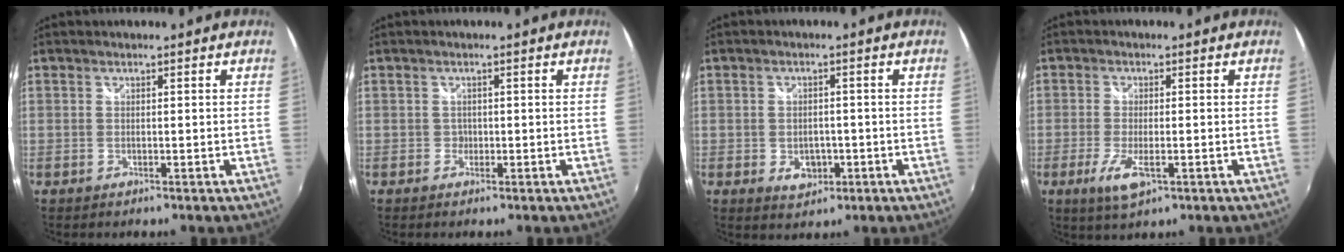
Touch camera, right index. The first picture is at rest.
{"total": 1.1, "force": [-0.4, 1.0, 0.1], "torque": [0.001, -0.002, -0.005]}
{"total": 5.0, "force": [-1.6, 3.8, 2.9], "torque": [-0.055, -0.005, -0.019]}
{"total": 6.0, "force": [-2.6, 1.8, 5.1], "torque": [-0.112, -0.016, -0.045]}